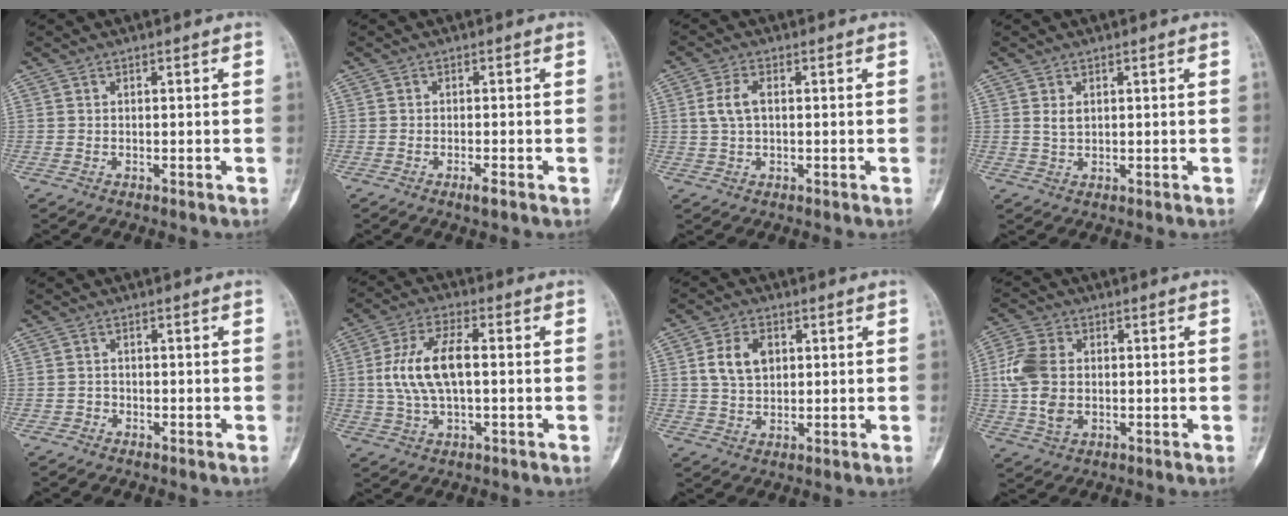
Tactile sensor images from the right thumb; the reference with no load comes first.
{"total": 1.6, "force": [-0.9, 0.1, 1.3], "torque": [-0.025, -0.001, -0.019]}
{"total": 4.2, "force": [0.5, 2.2, 3.5], "torque": [-0.081, 0.008, 0.010]}
{"total": 1.9, "force": [0.6, 1.1, 1.3], "torque": [-0.022, -0.002, 0.015]}
{"total": 1.0, "force": [-0.6, 0.8, 0.0], "torque": [0.006, 0.005, -0.018]}
{"total": 11.4, "force": [0.6, 5.1, 10.2], "torque": [-0.207, 0.016, 0.009]}
{"total": 7.2, "force": [1.8, 4.9, 4.9], "torque": [-0.079, -0.001, 0.034]}
{"total": 9.5, "force": [0.2, 6.5, 6.9], "torque": [-0.150, 0.005, 0.003]}